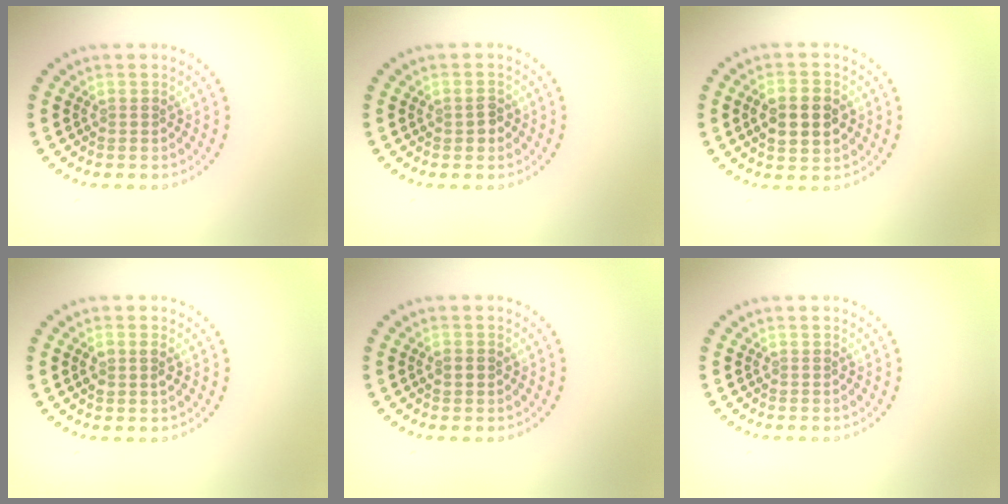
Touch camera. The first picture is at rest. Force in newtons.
{"total": 1.3, "press": 1.3, "slide": 0.1}
{"total": 4.6, "press": 4.6, "slide": 0.1}
{"total": 1.4, "press": 1.4, "slide": 0.5}
{"total": 1.5, "press": 1.5, "slide": 0.2}
{"total": 0.0}